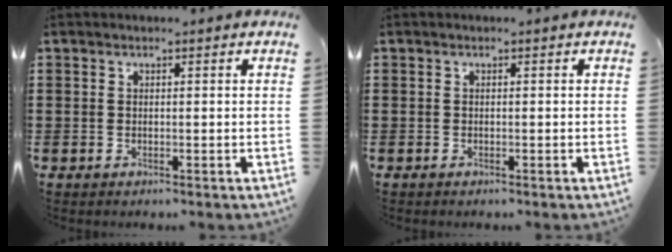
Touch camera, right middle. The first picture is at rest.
{"total": 0.0}